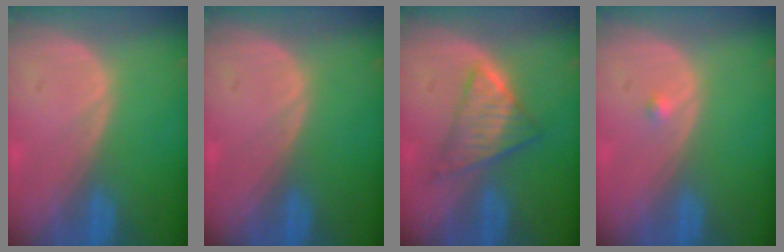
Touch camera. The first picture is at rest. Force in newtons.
{"total": 0.0}
{"total": 6.2, "press": 5.7, "slide": 2.3}
{"total": 0.8, "press": 0.6, "slide": 0.4}